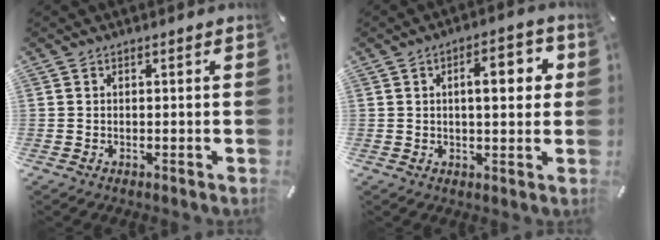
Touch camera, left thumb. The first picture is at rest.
{"total": 8.1, "force": [1.9, 3.7, 7.0], "torque": [-0.100, -0.002, 0.021]}